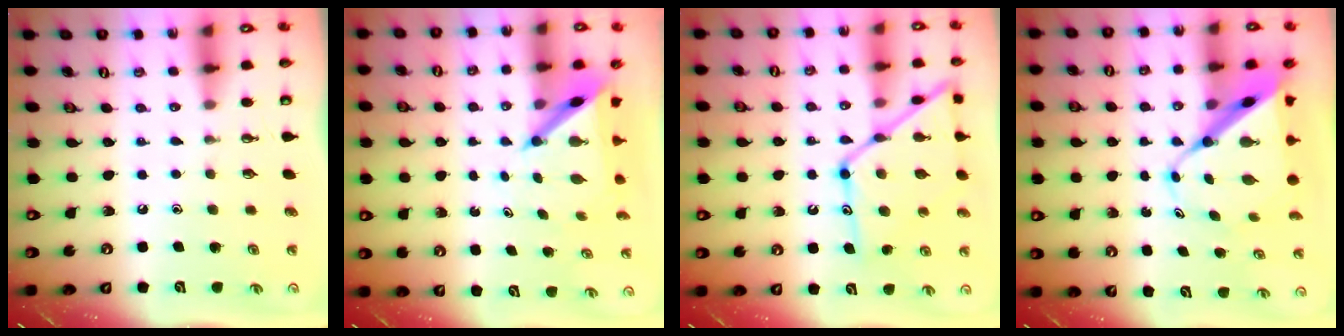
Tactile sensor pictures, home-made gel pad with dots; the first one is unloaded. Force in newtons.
{"total": 6.4, "press": 6.4, "slide": 0.6}
{"total": 17.0, "press": 16.9, "slide": 1.4}
{"total": 11.2, "press": 11.1, "slide": 1.1}